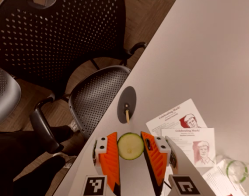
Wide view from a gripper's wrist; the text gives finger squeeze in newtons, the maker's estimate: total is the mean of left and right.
{"total": 9.6, "left": 9.8, "right": 9.5}